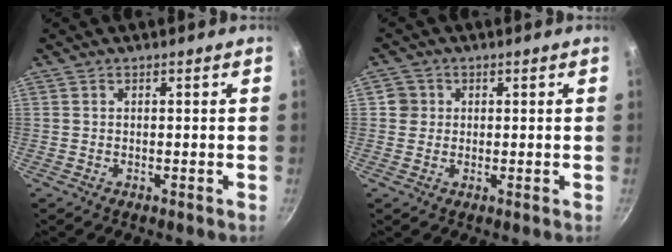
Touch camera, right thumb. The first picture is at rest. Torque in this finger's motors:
{"motor_torque": [0.23, 0.55, 0.23, -0.09, -0.02]}